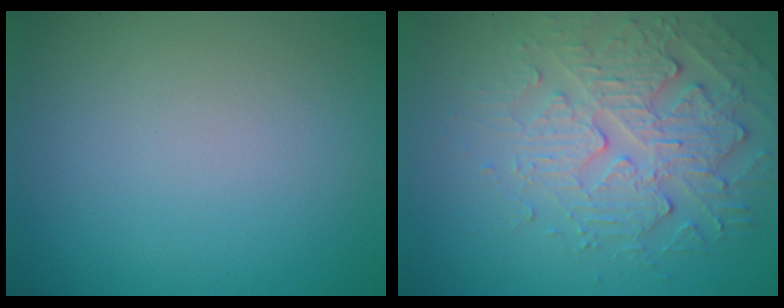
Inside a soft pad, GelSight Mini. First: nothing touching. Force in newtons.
{"total": 4.7, "press": 4.1, "slide": 2.3}